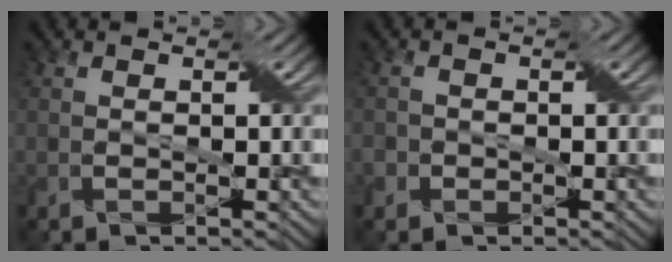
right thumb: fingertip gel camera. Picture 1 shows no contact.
{"total": 1.5, "force": [-0.6, 1.3, 0.1], "torque": [0.000, 0.001, -0.011]}